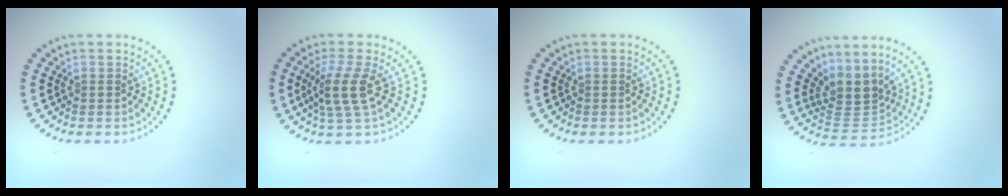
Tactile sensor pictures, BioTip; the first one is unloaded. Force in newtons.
{"total": 3.3, "press": 2.7, "slide": 2.0}
{"total": 0.0}
{"total": 3.5, "press": 2.6, "slide": 2.4}